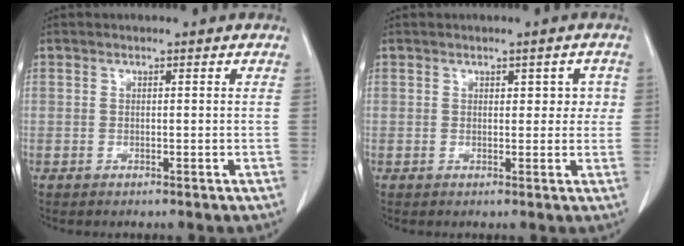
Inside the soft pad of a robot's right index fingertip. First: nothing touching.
{"total": 3.0, "force": [0.7, 1.8, 2.3], "torque": [-0.021, 0.010, 0.009]}